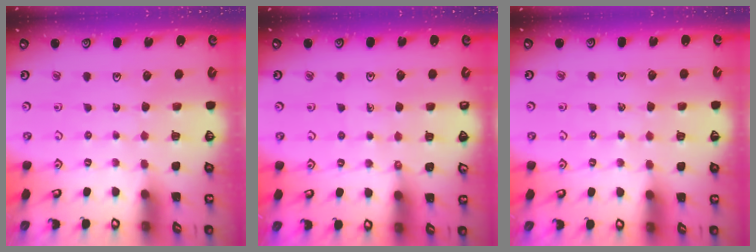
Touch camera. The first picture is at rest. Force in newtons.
{"total": 2.3, "press": 2.3, "slide": 0.5}
{"total": 2.1, "press": 2.0, "slide": 0.5}